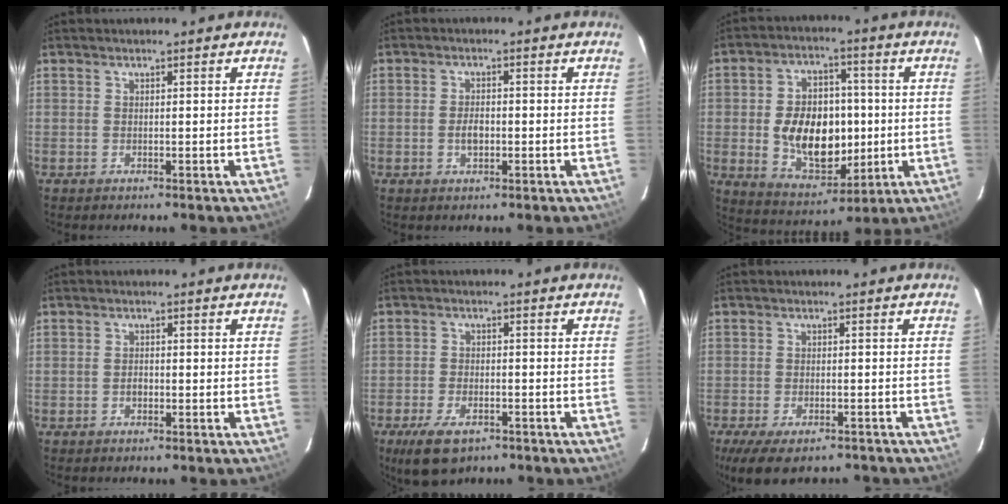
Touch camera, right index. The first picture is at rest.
{"total": 2.9, "force": [-0.6, 1.7, 2.3], "torque": [-0.043, 0.002, -0.010]}
{"total": 15.5, "force": [-1.1, 10.3, 11.5], "torque": [-0.216, 0.009, 0.005]}
{"total": 1.3, "force": [-0.5, 1.0, 0.7], "torque": [-0.014, 0.003, -0.008]}
{"total": 8.7, "force": [-5.7, 4.3, 5.0], "torque": [-0.123, -0.017, -0.095]}
{"total": 11.3, "force": [-8.5, 4.4, 6.0], "torque": [-0.130, -0.035, -0.133]}